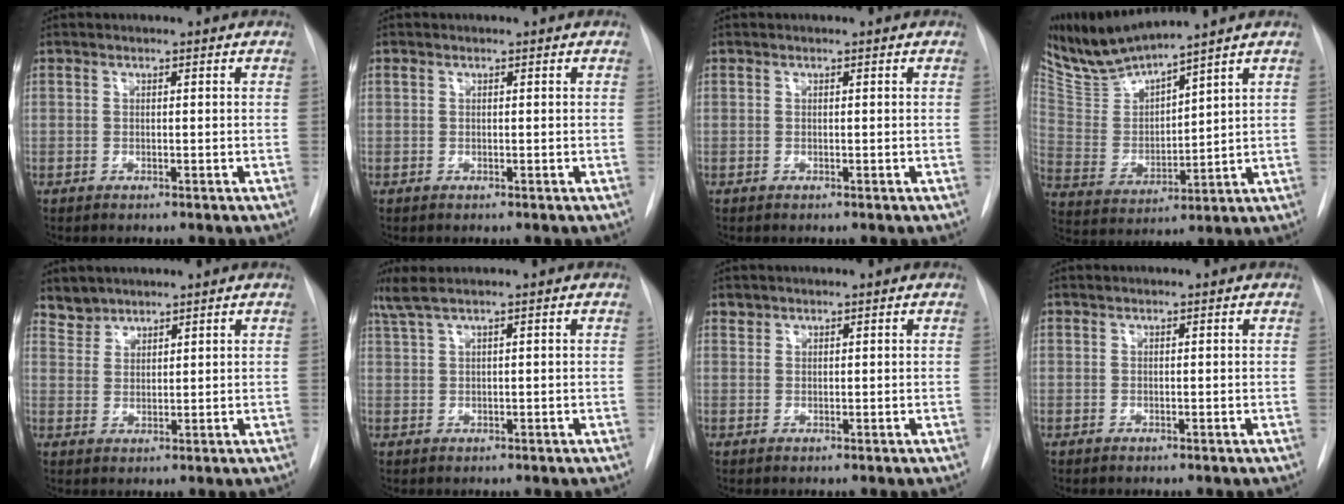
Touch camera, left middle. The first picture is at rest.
{"total": 0.0}
{"total": 0.0}
{"total": 10.8, "force": [10.1, -0.4, 3.8], "torque": [-0.090, -0.003, 0.212]}
{"total": 3.0, "force": [2.7, 1.1, -0.5], "torque": [0.016, 0.007, 0.053]}
{"total": 3.0, "force": [2.1, -0.3, 2.2], "torque": [-0.061, 0.023, 0.051]}
{"total": 0.8, "force": [0.7, 0.4, -0.1], "torque": [0.005, 0.003, 0.011]}
{"total": 0.0}